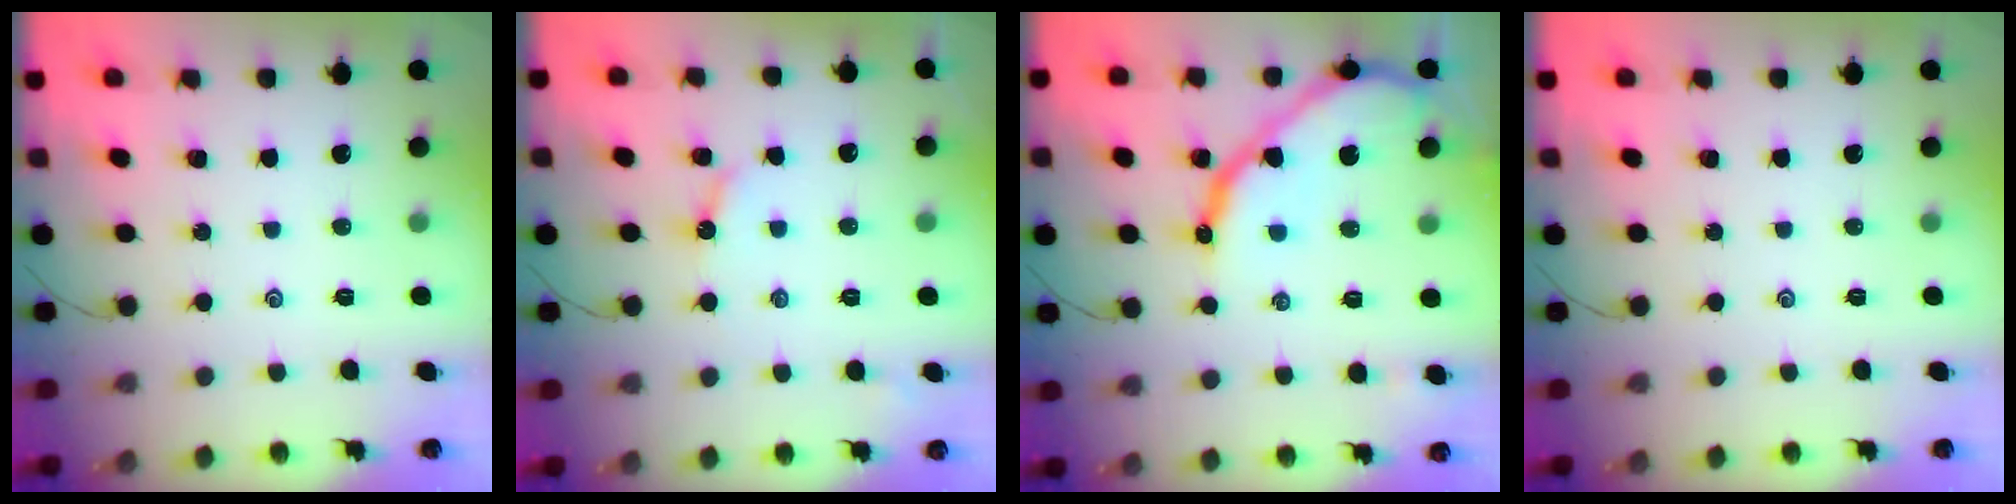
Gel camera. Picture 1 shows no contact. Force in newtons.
{"total": 3.8, "press": 3.8, "slide": 0.4}
{"total": 14.6, "press": 14.5, "slide": 1.3}
{"total": 0.0}